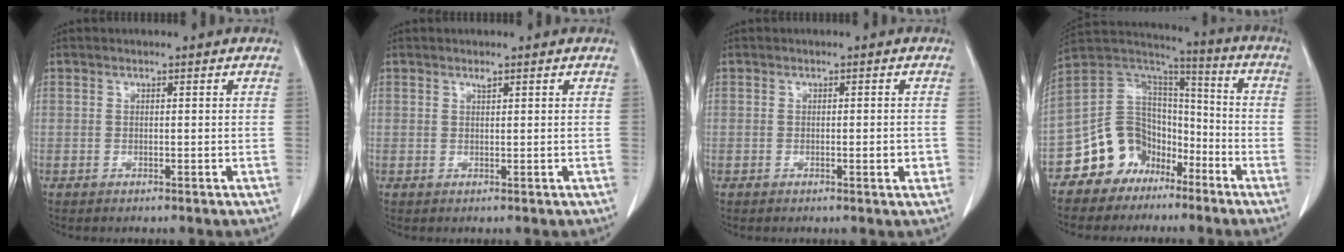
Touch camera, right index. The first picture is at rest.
{"total": 0.6, "force": [0.5, 0.1, 0.3], "torque": [-0.011, -0.002, 0.009]}
{"total": 1.9, "force": [-0.4, 0.5, 1.8], "torque": [-0.025, -0.001, -0.004]}
{"total": 11.8, "force": [-7.0, 9.0, 3.1], "torque": [-0.062, 0.078, -0.124]}